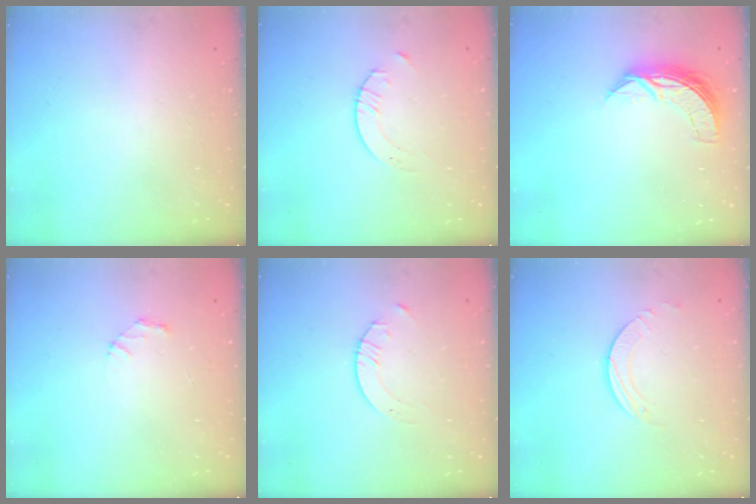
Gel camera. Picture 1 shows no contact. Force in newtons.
{"total": 1.7, "press": 1.7, "slide": 0.2}
{"total": 7.1, "press": 7.1, "slide": 0.4}
{"total": 2.1, "press": 2.1, "slide": 0.2}
{"total": 1.7, "press": 1.7, "slide": 0.2}
{"total": 2.5, "press": 2.5, "slide": 0.2}